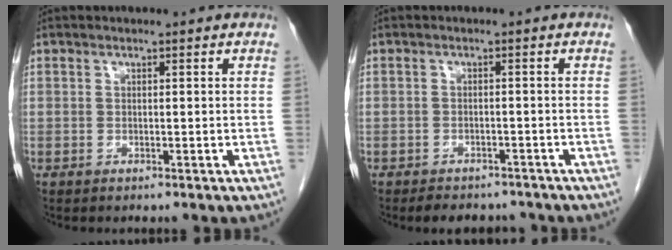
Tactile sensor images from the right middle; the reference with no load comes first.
{"total": 5.9, "force": [-5.2, 2.3, 1.5], "torque": [-0.022, 0.001, -0.064]}